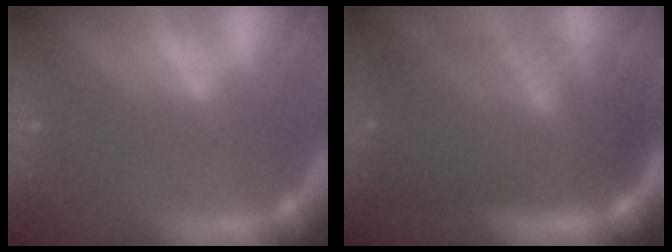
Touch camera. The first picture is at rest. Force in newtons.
{"total": 10.0}